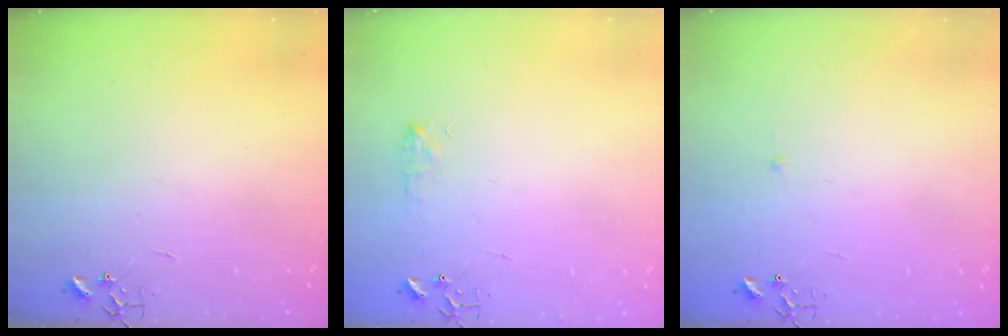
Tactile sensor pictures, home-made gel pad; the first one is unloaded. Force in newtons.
{"total": 6.4, "press": 6.3, "slide": 0.9}
{"total": 2.3, "press": 2.3, "slide": 0.3}